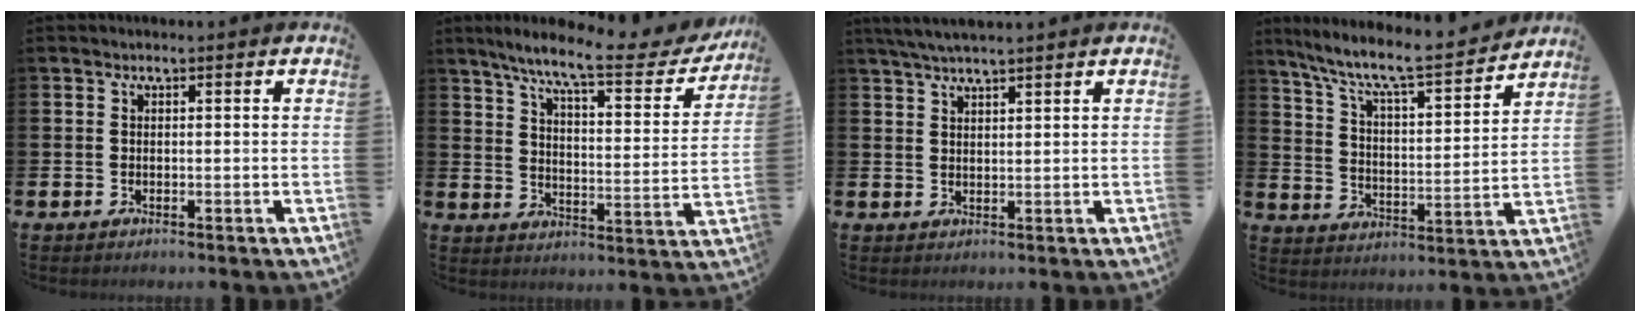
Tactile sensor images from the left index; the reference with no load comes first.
{"total": 9.8, "force": [8.0, 1.6, 5.4], "torque": [-0.123, -0.045, 0.127]}
{"total": 3.6, "force": [3.4, 0.1, 1.3], "torque": [-0.040, -0.001, 0.064]}
{"total": 8.9, "force": [7.9, 1.3, 3.9], "torque": [-0.106, -0.058, 0.128]}